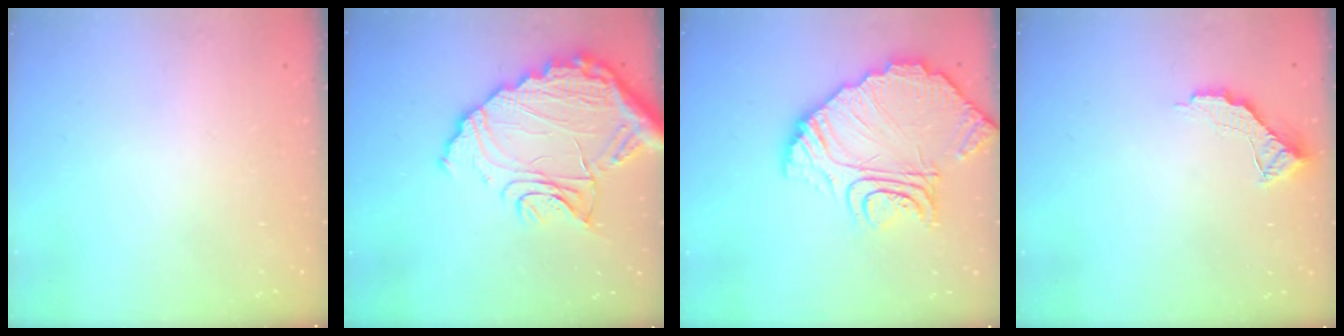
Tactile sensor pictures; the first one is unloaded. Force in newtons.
{"total": 21.3, "press": 21.2, "slide": 1.7}
{"total": 18.7, "press": 18.5, "slide": 2.1}
{"total": 8.1, "press": 8.1, "slide": 0.7}